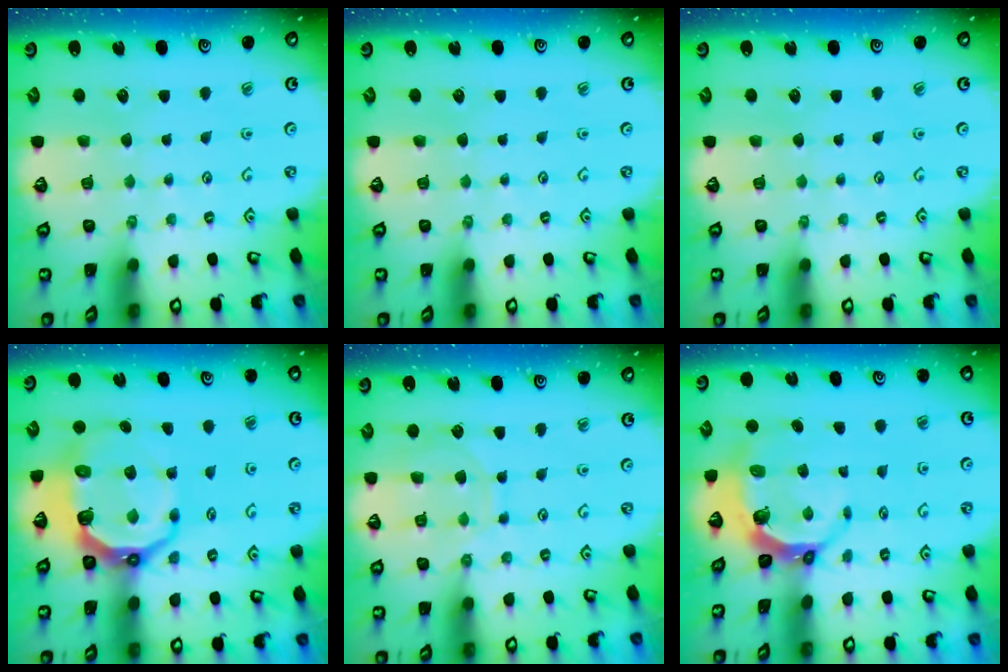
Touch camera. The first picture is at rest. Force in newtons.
{"total": 0.0}
{"total": 0.0}
{"total": 12.8, "press": 11.8, "slide": 4.8}
{"total": 9.0, "press": 9.0, "slide": 0.7}
{"total": 6.7, "press": 5.3, "slide": 4.2}